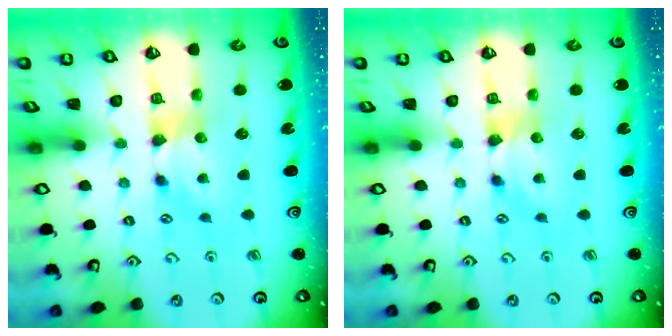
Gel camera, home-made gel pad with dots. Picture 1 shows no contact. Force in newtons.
{"total": 0.0}